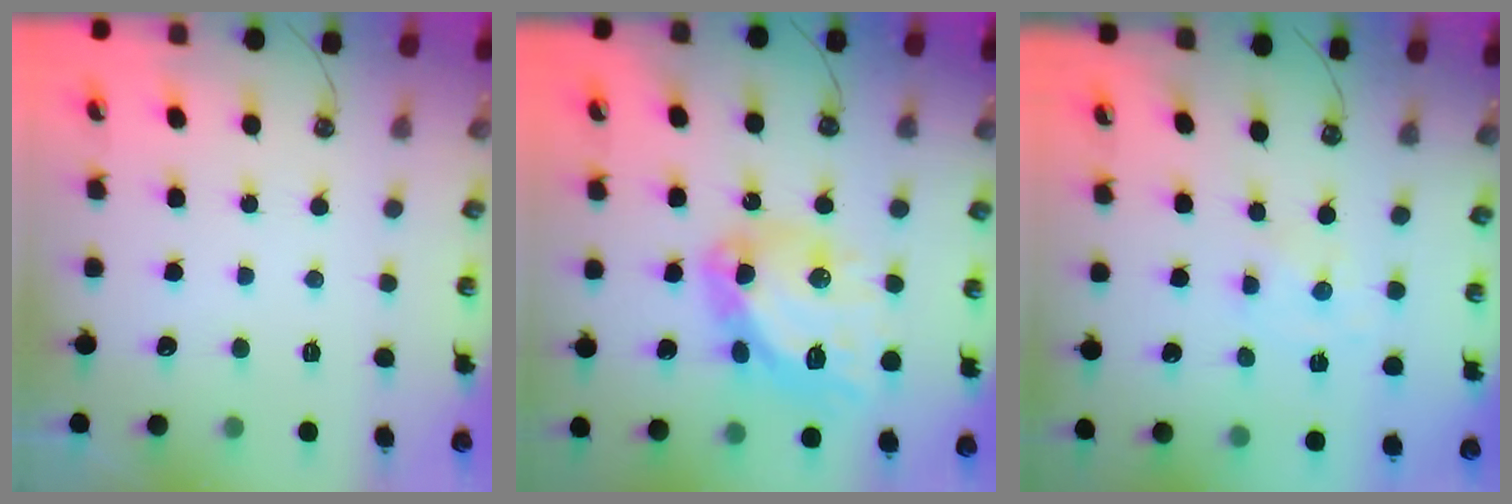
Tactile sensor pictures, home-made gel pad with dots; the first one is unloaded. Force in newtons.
{"total": 17.0, "press": 16.9, "slide": 1.7}
{"total": 0.0}